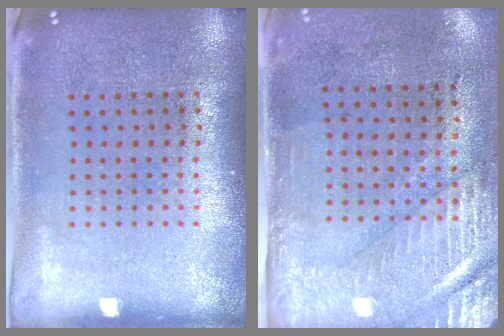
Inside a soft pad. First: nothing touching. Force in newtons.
{"total": 3.0, "press": 2.5, "slide": 1.6}